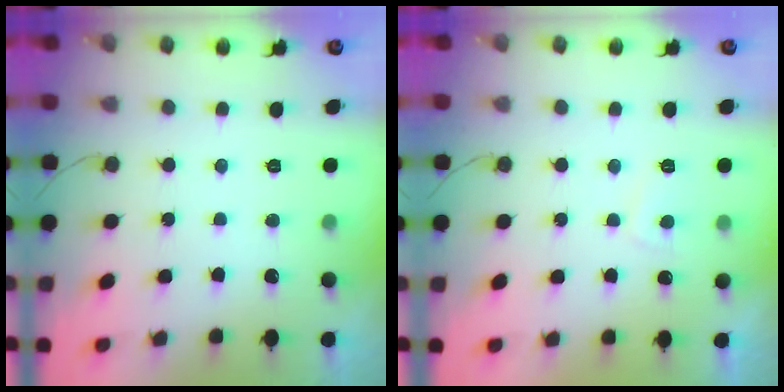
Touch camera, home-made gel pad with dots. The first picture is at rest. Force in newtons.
{"total": 2.9, "press": 2.8, "slide": 0.6}